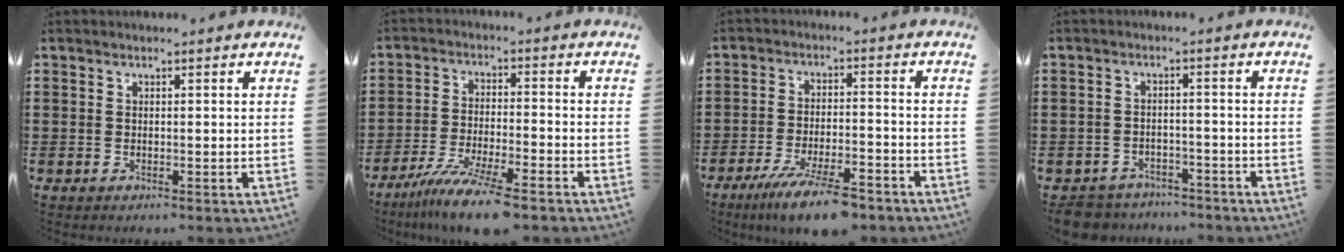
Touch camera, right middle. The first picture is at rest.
{"total": 9.0, "force": [-7.1, 0.3, 5.5], "torque": [-0.107, -0.007, -0.135]}
{"total": 8.8, "force": [-6.7, 1.4, 5.5], "torque": [-0.105, -0.001, -0.123]}
{"total": 4.3, "force": [-4.2, 0.9, 0.0], "torque": [-0.010, 0.005, -0.091]}